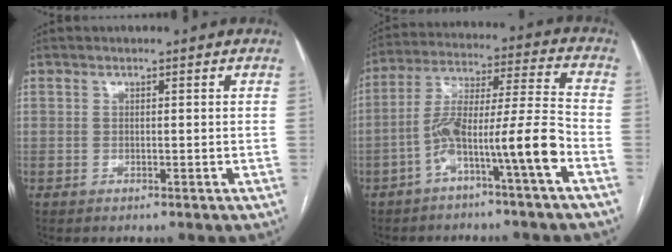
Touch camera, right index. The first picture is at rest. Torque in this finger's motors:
{"motor_torque": [1.55, -0.58, 0.61, 0.21]}